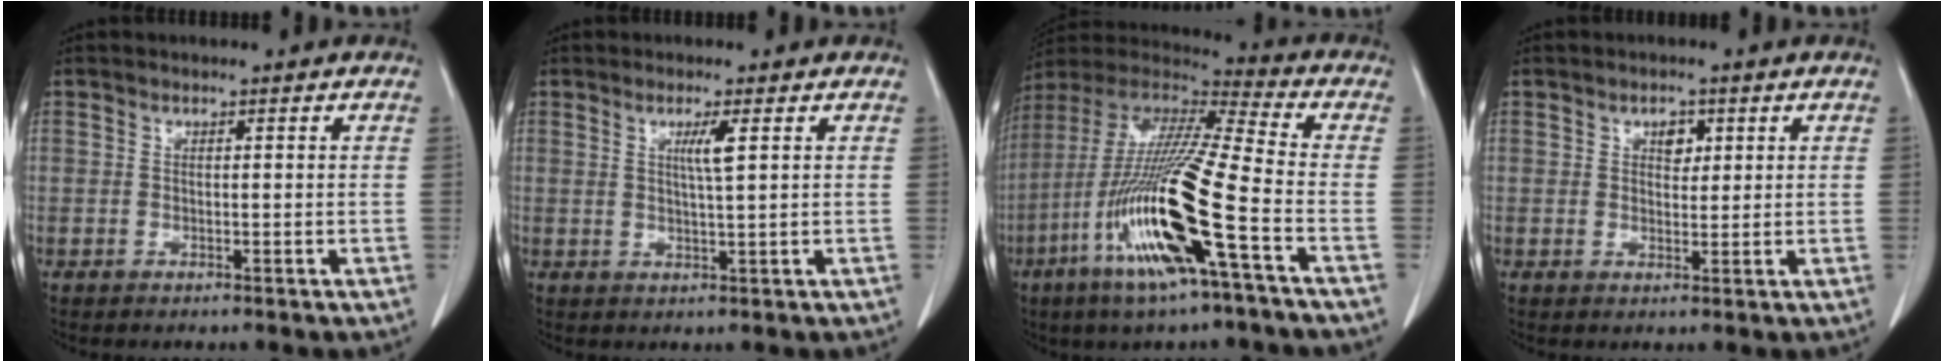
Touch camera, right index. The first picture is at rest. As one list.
[{"total": 2.8, "force": [1.0, -0.3, 2.6], "torque": [-0.049, -0.004, 0.017]}, {"total": 20.7, "force": [-7.8, 0.7, 19.1], "torque": [-0.413, -0.033, -0.157]}, {"total": 2.4, "force": [1.0, 1.5, 1.5], "torque": [-0.020, 0.001, 0.015]}]